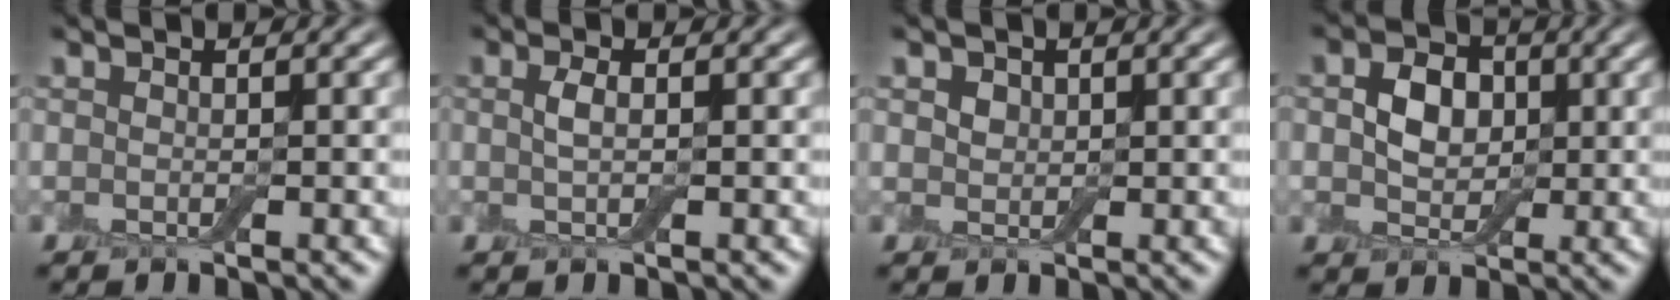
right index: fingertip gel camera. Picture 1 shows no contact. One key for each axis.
{"total": 1.3, "fx": 0.2, "fy": 0.4, "fz": 1.2, "tx": -0.027, "ty": 0.004, "tz": 0.002}
{"total": 1.4, "fx": 0.7, "fy": 1.1, "fz": 0.5, "tx": -0.010, "ty": 0.003, "tz": 0.005}
{"total": 3.8, "fx": 0.5, "fy": 3.0, "fz": 2.3, "tx": -0.043, "ty": 0.003, "tz": 0.002}